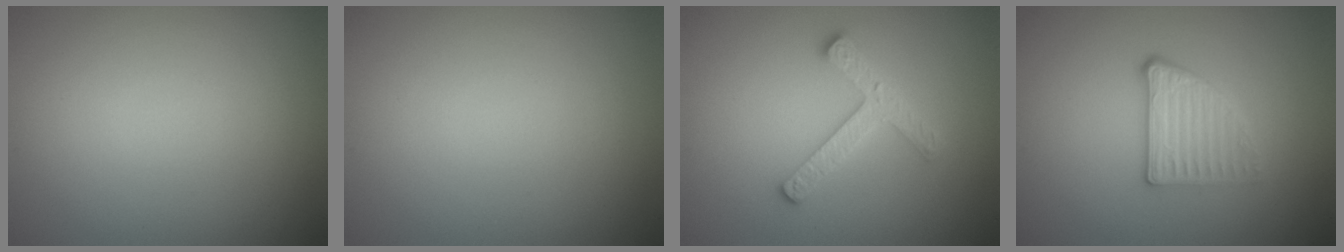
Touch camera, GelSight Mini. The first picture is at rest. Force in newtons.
{"total": 0.0}
{"total": 3.4, "press": 3.3, "slide": 0.6}
{"total": 2.8, "press": 2.5, "slide": 1.4}